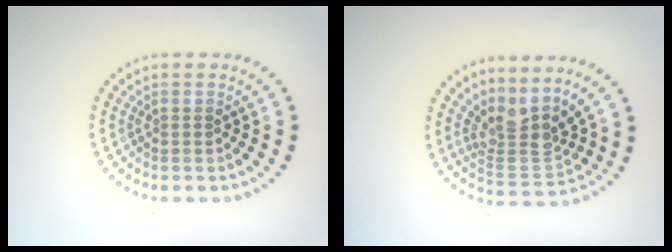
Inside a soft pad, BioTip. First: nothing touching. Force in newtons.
{"total": 3.6, "press": 2.4, "slide": 2.6}